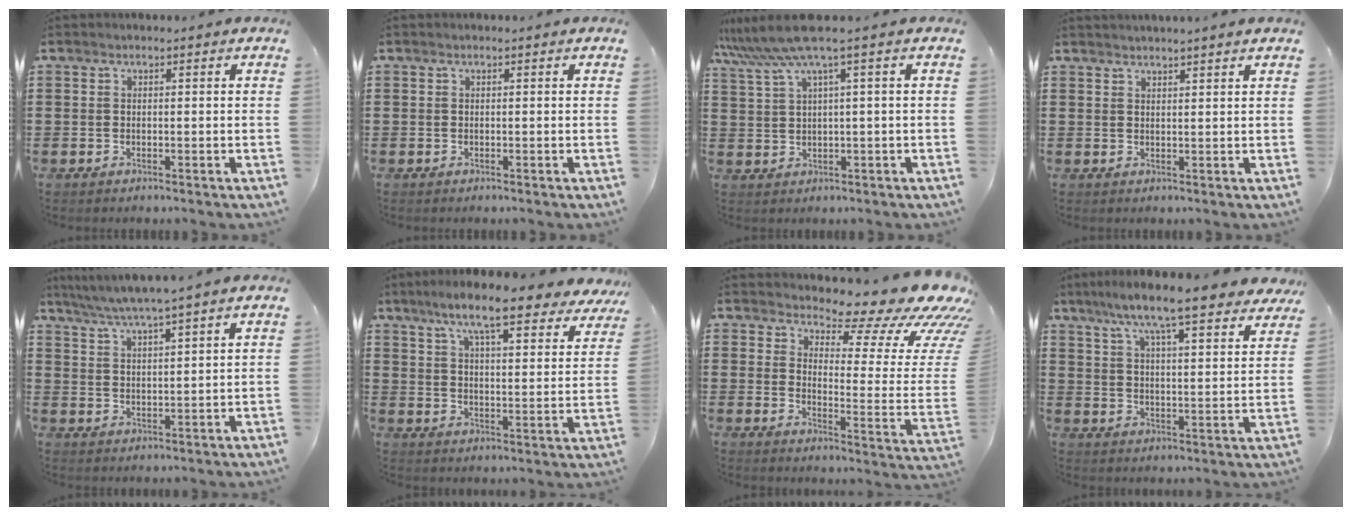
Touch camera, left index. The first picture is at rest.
{"total": 0.0}
{"total": 5.8, "force": [2.8, -0.4, 5.1], "torque": [-0.121, -0.018, 0.043]}
{"total": 1.5, "force": [1.5, -0.3, 0.1], "torque": [-0.004, 0.001, 0.029]}
{"total": 4.2, "force": [3.7, -0.7, 2.0], "torque": [-0.049, -0.017, 0.064]}
{"total": 10.1, "force": [8.2, 0.7, 6.0], "torque": [-0.124, -0.034, 0.137]}
{"total": 11.4, "force": [9.1, 2.9, 6.1], "torque": [-0.097, -0.075, 0.150]}
{"total": 9.1, "force": [7.7, 0.4, 4.7], "torque": [-0.114, -0.038, 0.128]}